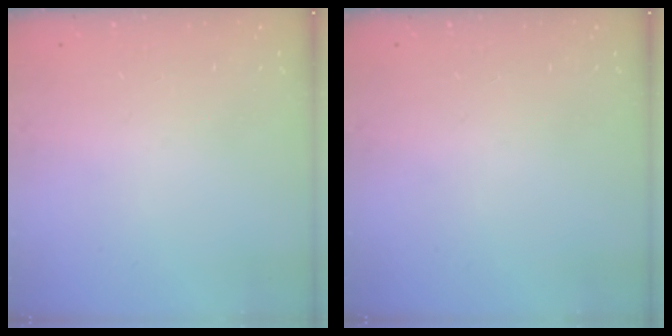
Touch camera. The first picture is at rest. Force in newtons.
{"total": 0.0}